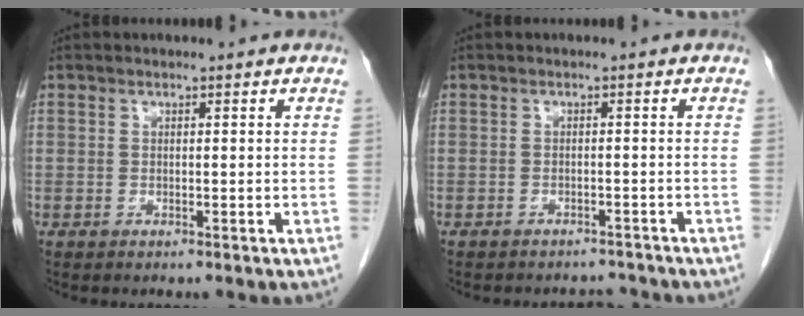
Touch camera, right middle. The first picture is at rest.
{"total": 4.2, "force": [-4.0, 1.3, 0.0], "torque": [0.003, 0.004, -0.051]}